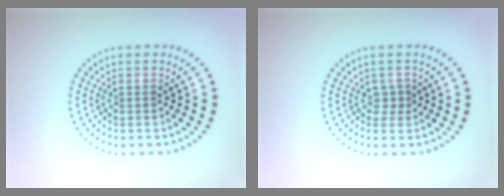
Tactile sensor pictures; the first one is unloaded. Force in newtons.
{"total": 0.9, "press": 0.7, "slide": 0.4}